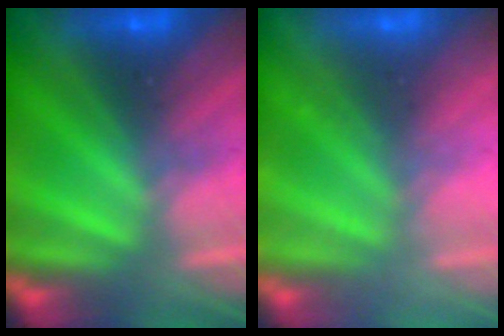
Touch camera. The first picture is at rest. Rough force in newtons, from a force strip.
{"total": 2.3}